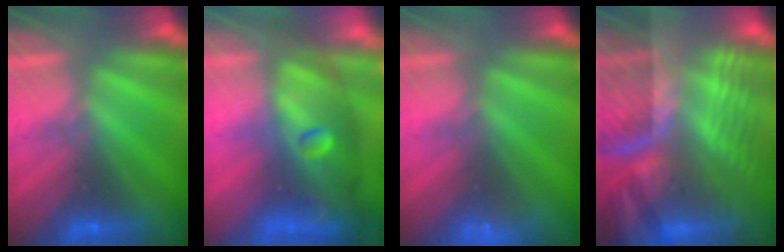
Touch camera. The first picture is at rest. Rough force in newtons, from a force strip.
{"total": 8.9}
{"total": 2.9}
{"total": 7.5}